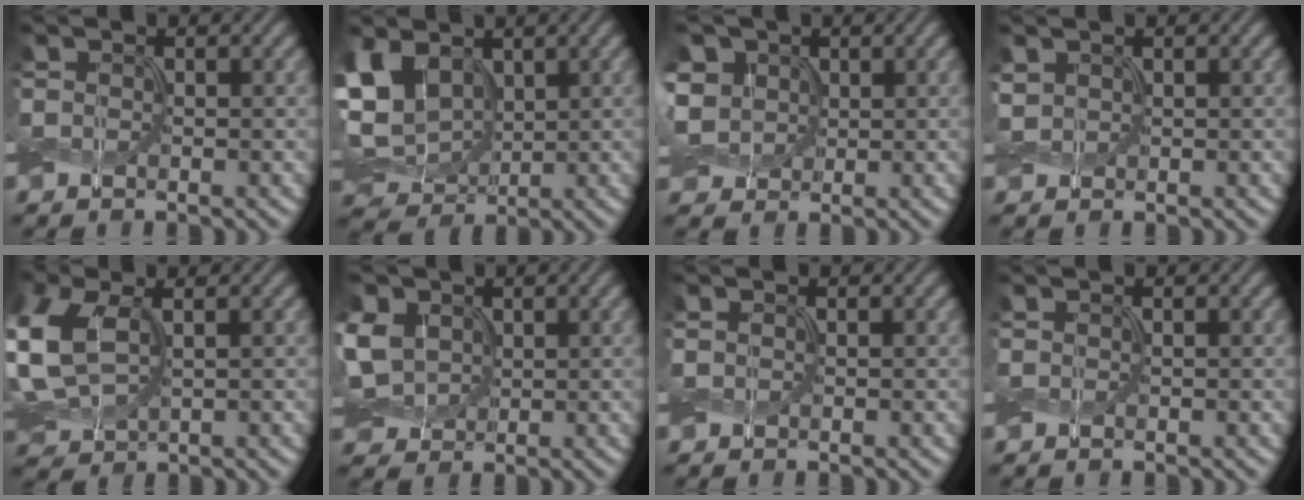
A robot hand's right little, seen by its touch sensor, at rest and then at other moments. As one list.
[{"total": 9.0, "force": [2.6, 6.2, 6.1], "torque": [-0.130, 0.005, 0.052]}, {"total": 4.9, "force": [1.4, 4.1, 2.3], "torque": [-0.083, 0.023, 0.015]}, {"total": 1.4, "force": [0.6, 1.1, 0.7], "torque": [-0.020, 0.006, 0.013]}, {"total": 7.7, "force": [1.0, 4.8, 5.9], "torque": [-0.168, 0.005, 0.025]}, {"total": 6.7, "force": [1.5, 5.2, 4.0], "torque": [-0.117, 0.017, 0.020]}, {"total": 0.0}, {"total": 0.0}]